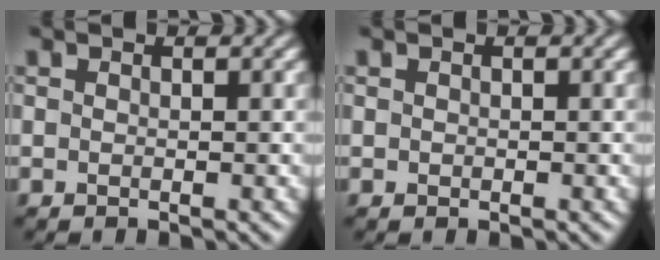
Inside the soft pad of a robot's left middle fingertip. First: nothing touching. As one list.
[{"total": 0.0}]